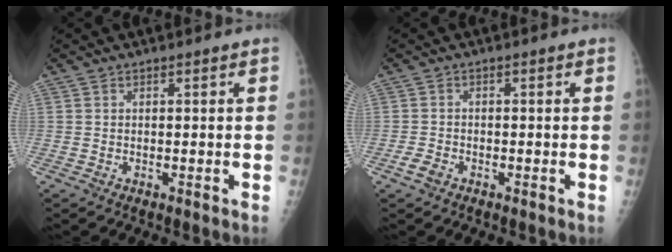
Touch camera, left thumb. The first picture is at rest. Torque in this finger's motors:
{"motor_torque": [-0.35, 0.26, 0.11, 0.10, 0.00]}